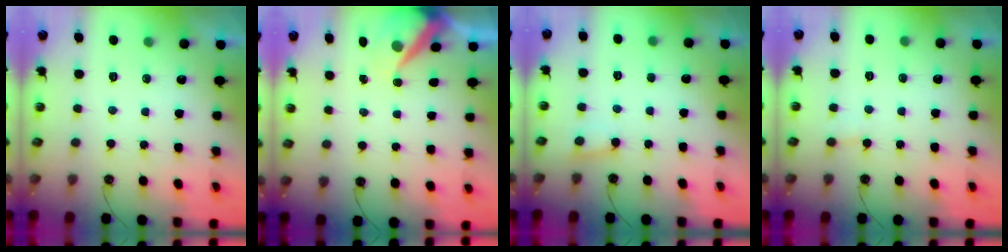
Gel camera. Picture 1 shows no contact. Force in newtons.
{"total": 5.7, "press": 5.7, "slide": 0.7}
{"total": 3.9, "press": 3.8, "slide": 0.4}
{"total": 4.7, "press": 4.6, "slide": 0.4}